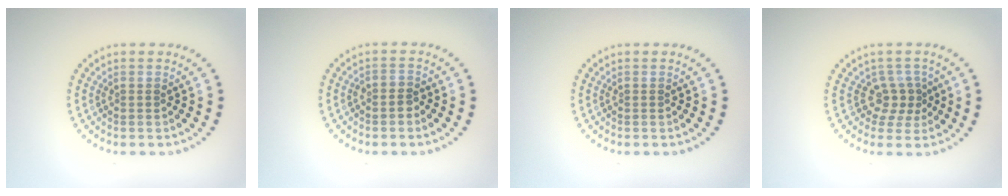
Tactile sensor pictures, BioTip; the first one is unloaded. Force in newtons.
{"total": 1.0, "press": 0.7, "slide": 0.6}
{"total": 0.0}
{"total": 2.4, "press": 1.7, "slide": 1.7}